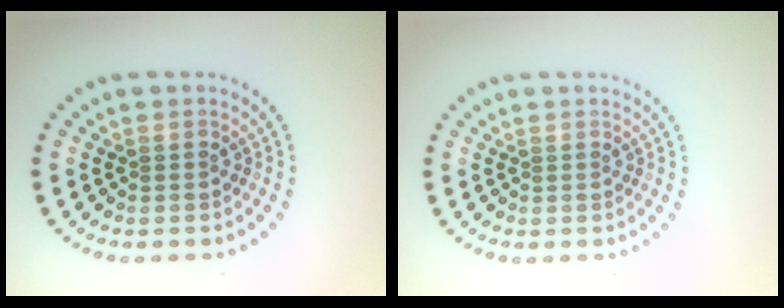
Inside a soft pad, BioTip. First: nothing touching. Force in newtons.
{"total": 0.0}